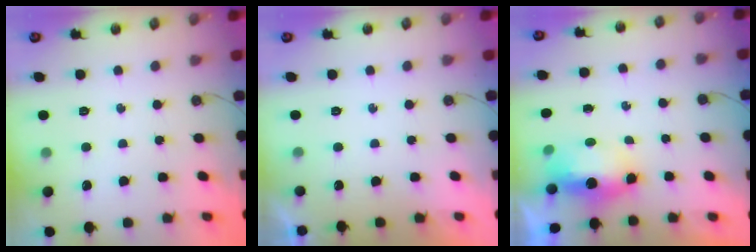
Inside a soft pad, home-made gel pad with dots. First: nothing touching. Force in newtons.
{"total": 0.0}
{"total": 12.9, "press": 8.4, "slide": 9.7}